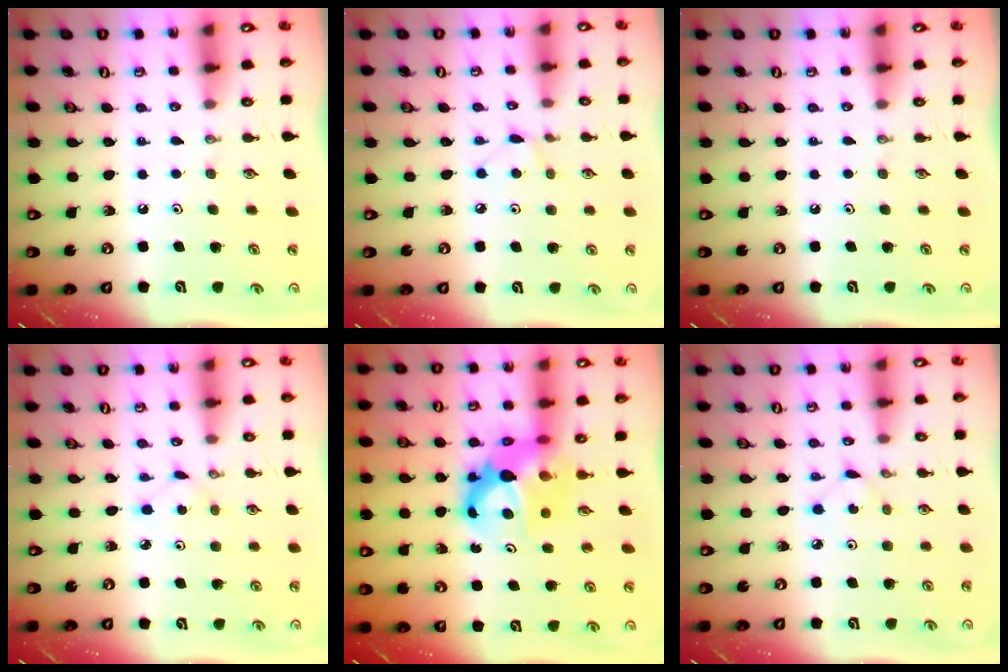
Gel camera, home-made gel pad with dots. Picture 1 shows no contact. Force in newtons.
{"total": 4.1, "press": 4.0, "slide": 0.7}
{"total": 0.0}
{"total": 1.6, "press": 1.6, "slide": 0.2}
{"total": 9.2, "press": 9.2, "slide": 0.4}
{"total": 3.0, "press": 3.0, "slide": 0.3}